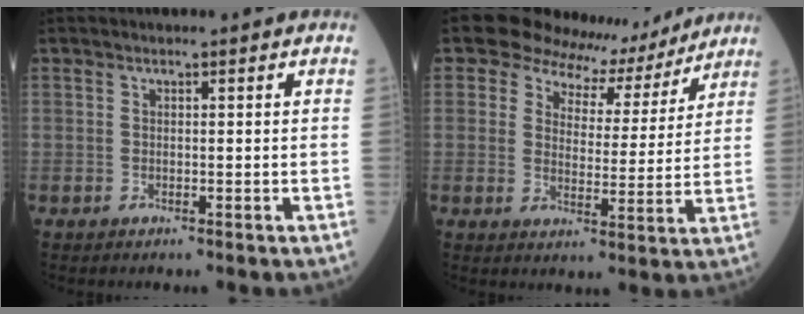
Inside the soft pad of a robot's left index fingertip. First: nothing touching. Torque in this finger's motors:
{"motor_torque": [1.07, -1.05, 0.13, -0.01]}